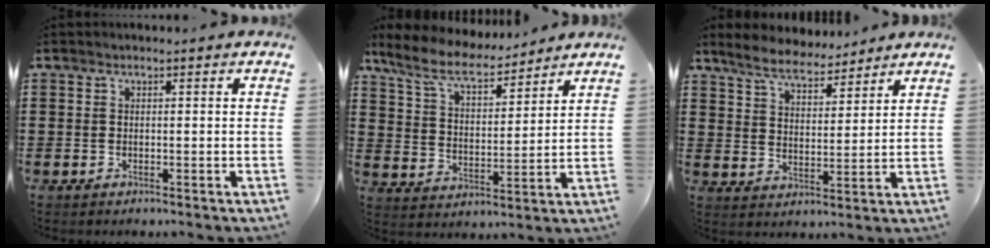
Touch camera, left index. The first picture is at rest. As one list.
[{"total": 8.0, "force": [6.8, 2.0, 3.8], "torque": [-0.102, -0.028, 0.118]}, {"total": 6.2, "force": [5.8, 1.2, 1.9], "torque": [-0.061, -0.017, 0.105]}]